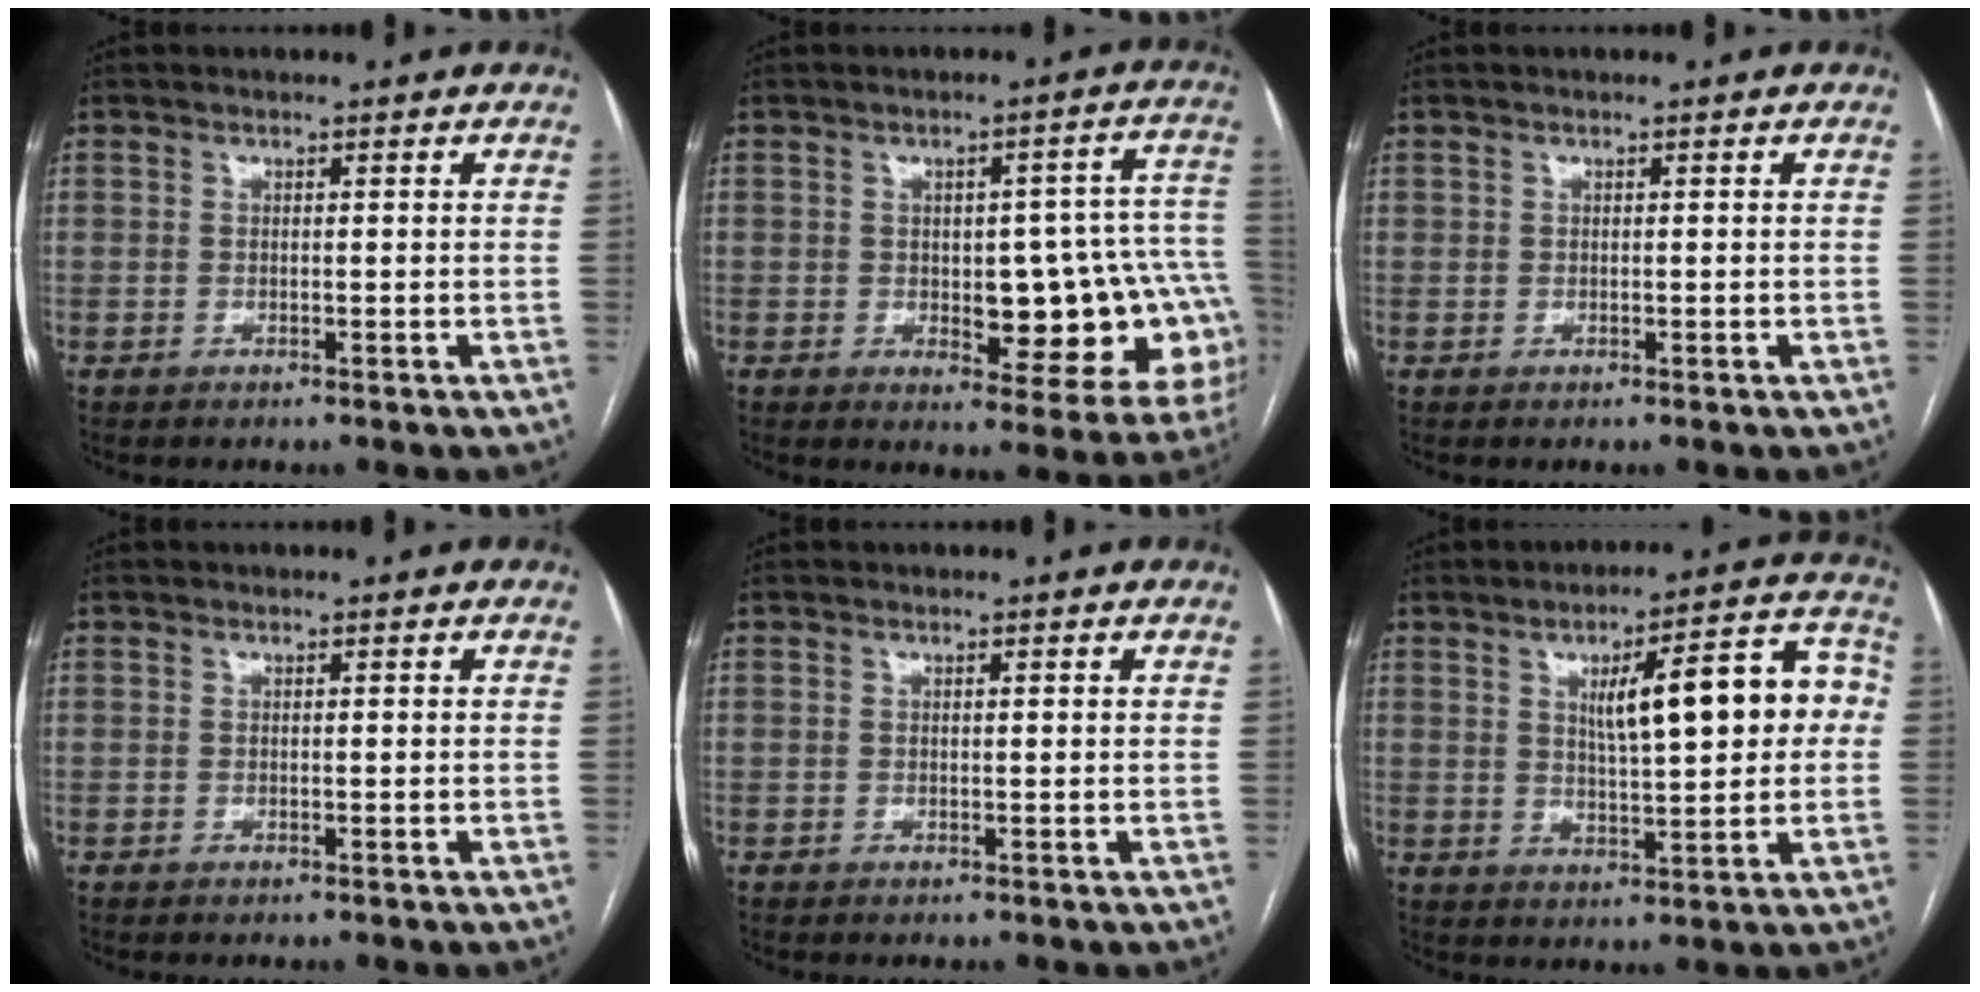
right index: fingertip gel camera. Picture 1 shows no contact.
{"total": 16.3, "force": [-2.6, 6.4, 14.7], "torque": [-0.112, 0.032, -0.013]}
{"total": 0.0}
{"total": 0.0}
{"total": 0.0}
{"total": 13.4, "force": [2.3, 3.3, 12.7], "torque": [-0.172, 0.035, 0.034]}